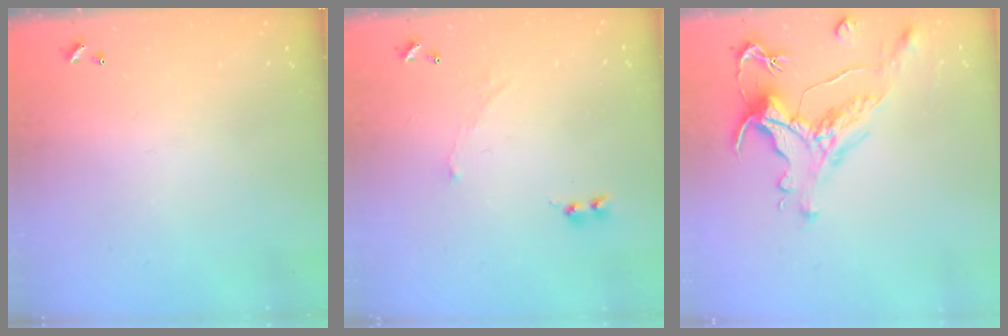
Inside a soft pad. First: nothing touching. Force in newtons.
{"total": 2.1, "press": 2.0, "slide": 0.7}
{"total": 1.3, "press": 0.1, "slide": 1.3}